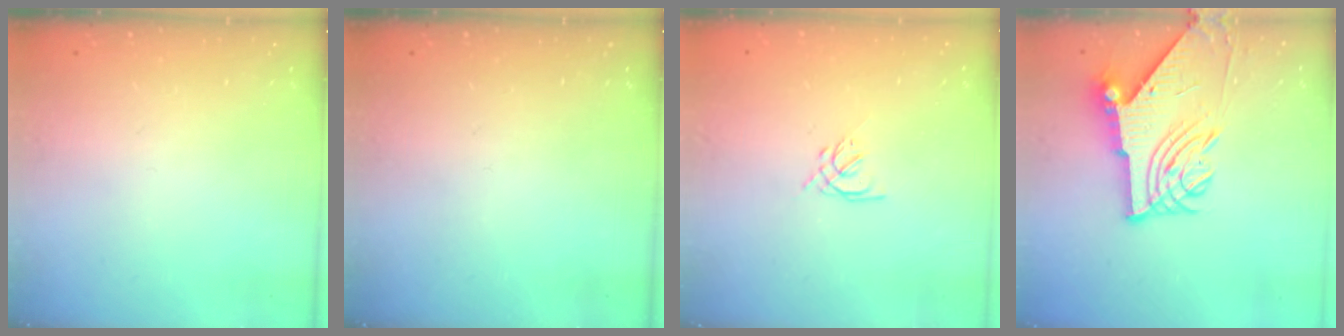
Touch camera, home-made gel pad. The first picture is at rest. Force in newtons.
{"total": 0.0}
{"total": 1.3, "press": 1.1, "slide": 0.6}
{"total": 8.8, "press": 8.7, "slide": 1.1}